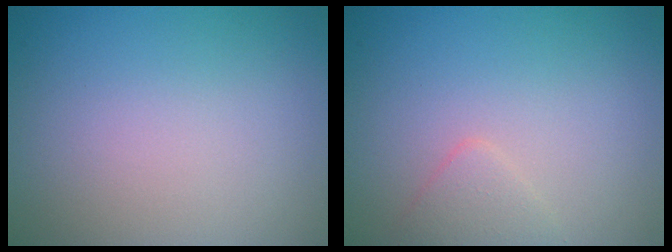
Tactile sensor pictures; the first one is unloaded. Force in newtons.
{"total": 1.4, "press": 1.4, "slide": 0.1}